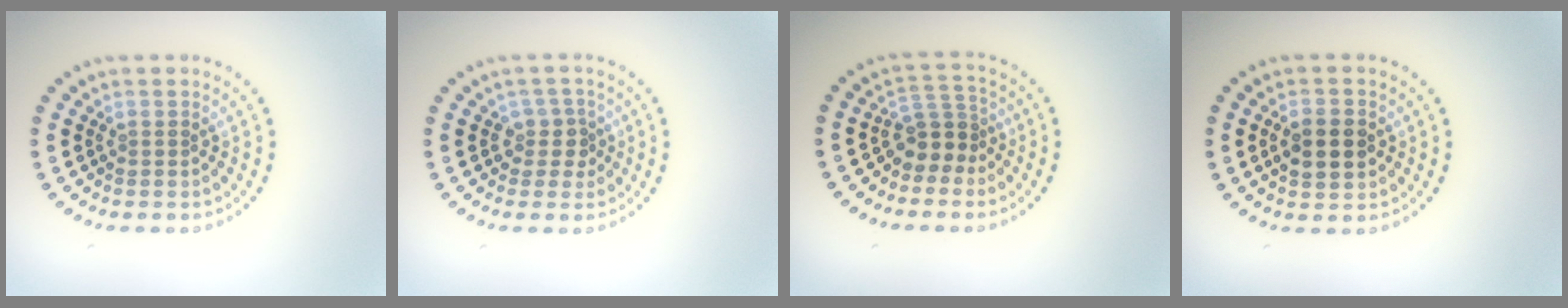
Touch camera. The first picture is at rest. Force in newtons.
{"total": 2.1, "press": 1.7, "slide": 1.1}
{"total": 2.9, "press": 2.4, "slide": 1.7}
{"total": 3.8, "press": 3.8, "slide": 0.1}